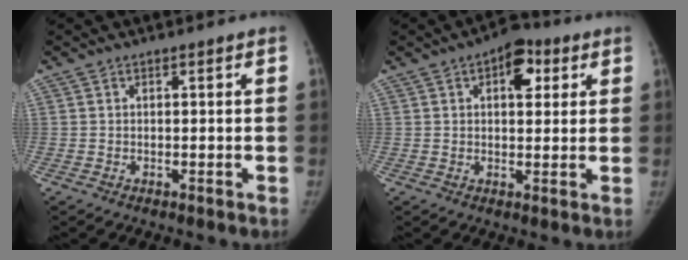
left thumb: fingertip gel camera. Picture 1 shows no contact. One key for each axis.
{"total": 7.8, "fx": 3.2, "fy": 4.3, "fz": 5.7, "tx": -0.047, "ty": -0.002, "tz": 0.038}